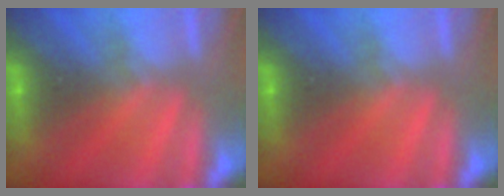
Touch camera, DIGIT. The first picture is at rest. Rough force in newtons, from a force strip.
{"total": 0.0}